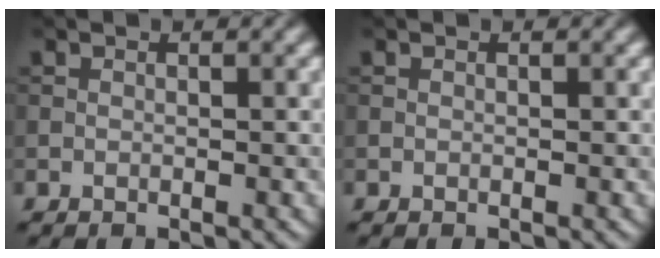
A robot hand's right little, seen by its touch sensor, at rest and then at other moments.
{"total": 0.0}